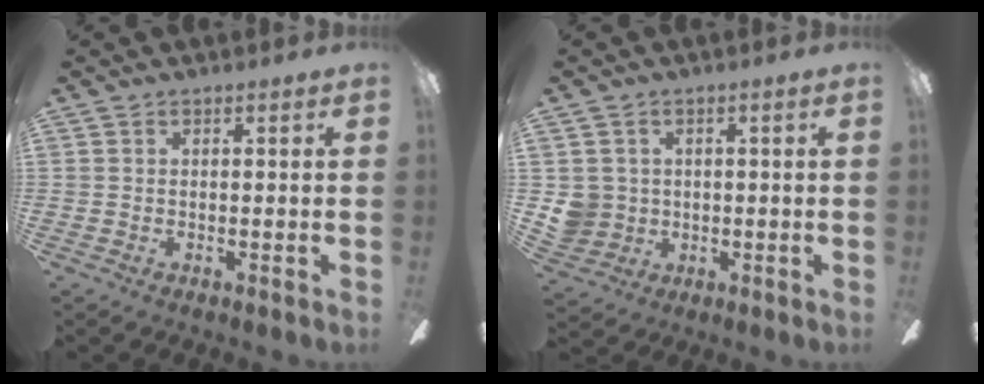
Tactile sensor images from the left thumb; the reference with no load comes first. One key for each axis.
{"total": 5.7, "fx": 0.5, "fy": 5.6, "fz": 1.0, "tx": -0.032, "ty": 0.004, "tz": 0.012}